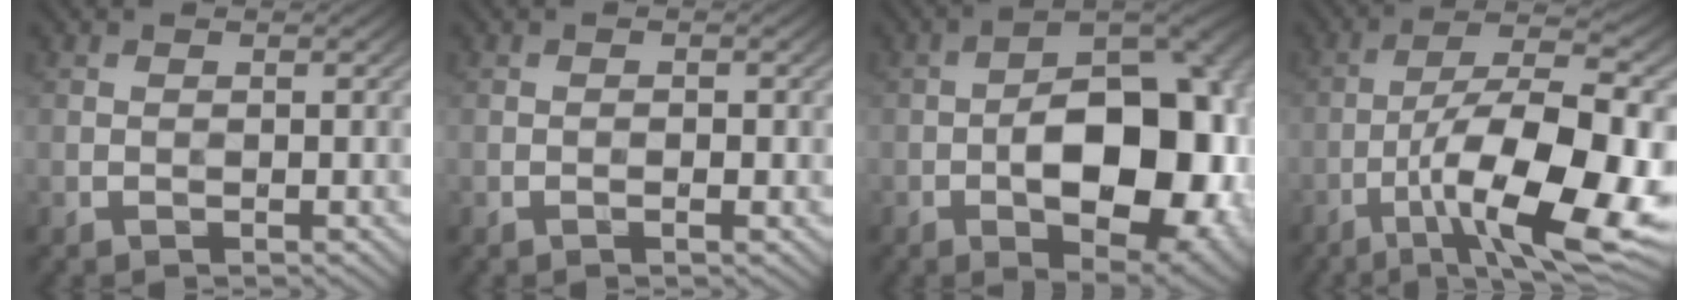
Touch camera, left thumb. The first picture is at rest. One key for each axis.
{"total": 0.8, "fx": -0.3, "fy": 0.2, "fz": 0.7, "tx": -0.009, "ty": 0.002, "tz": -0.005}
{"total": 16.8, "fx": -3.6, "fy": 8.9, "fz": 13.8, "tx": -0.168, "ty": -0.009, "tz": -0.050}
{"total": 16.1, "fx": -6.1, "fy": 5.0, "fz": 14.1, "tx": -0.230, "ty": 0.004, "tz": -0.094}